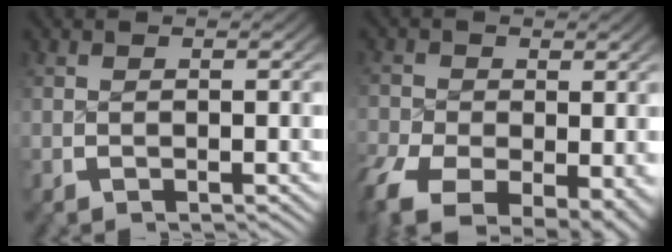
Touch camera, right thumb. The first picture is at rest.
{"total": 8.3, "force": [-4.1, 5.5, 4.6], "torque": [-0.100, -0.058, -0.040]}